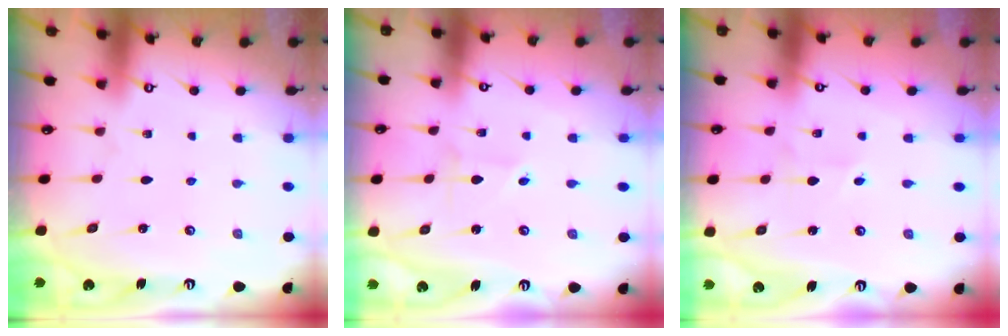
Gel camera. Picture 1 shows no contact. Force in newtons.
{"total": 1.5, "press": 1.5, "slide": 0.1}
{"total": 1.3, "press": 1.3, "slide": 0.2}